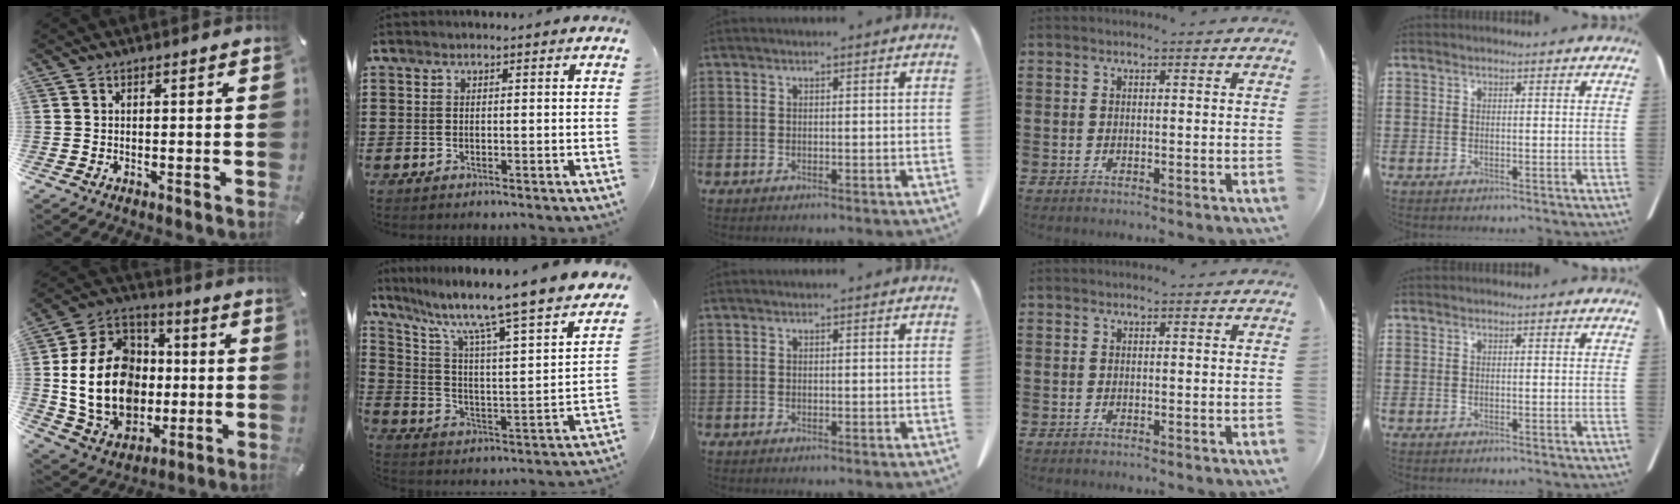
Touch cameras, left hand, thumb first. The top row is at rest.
{"thumb": {"total": 22.6, "force": [-1.4, 17.6, 14.1], "torque": [-0.297, 0.017, -0.012]}, "index": {"total": 10.2, "force": [8.4, -0.3, 5.8], "torque": [-0.140, -0.072, 0.126]}}